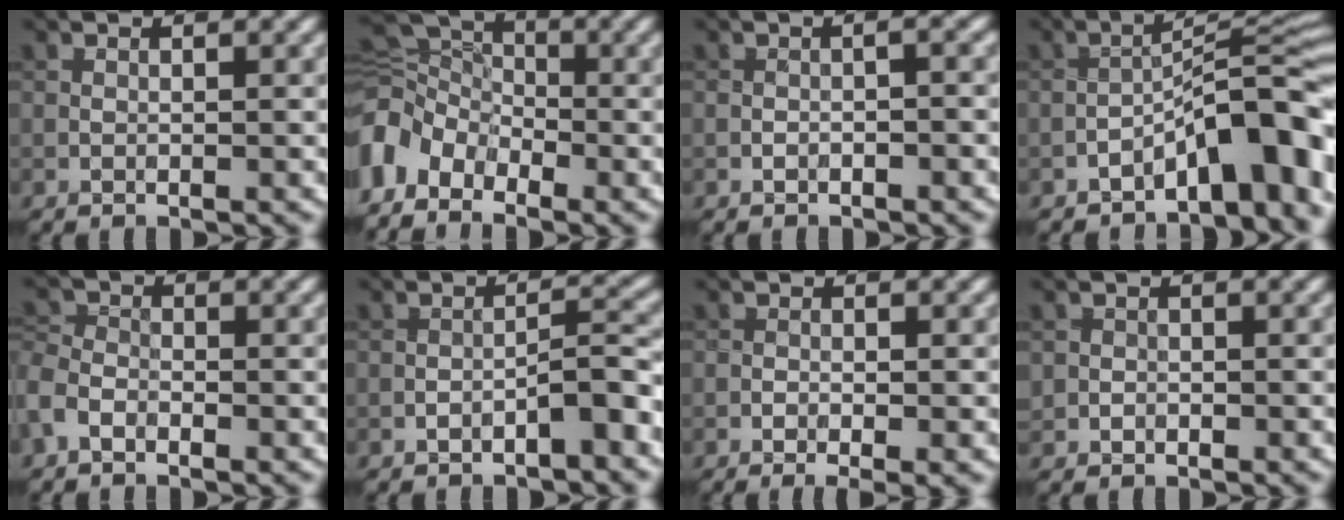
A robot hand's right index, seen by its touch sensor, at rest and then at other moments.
{"total": 5.3, "force": [-2.7, 3.6, 2.9], "torque": [-0.052, 0.005, -0.072]}
{"total": 1.1, "force": [-0.7, 0.3, 0.8], "torque": [-0.013, 0.003, -0.012]}
{"total": 8.1, "force": [-4.8, 2.2, 6.1], "torque": [-0.073, 0.023, -0.081]}
{"total": 2.6, "force": [-1.7, 1.6, 1.3], "torque": [-0.030, 0.002, -0.049]}
{"total": 2.5, "force": [-1.8, 0.3, 1.8], "torque": [-0.026, 0.017, -0.029]}
{"total": 2.1, "force": [-0.9, 0.5, 1.8], "torque": [-0.032, -0.005, -0.016]}
{"total": 0.8, "force": [-0.2, 0.7, -0.1], "torque": [0.011, -0.003, -0.005]}